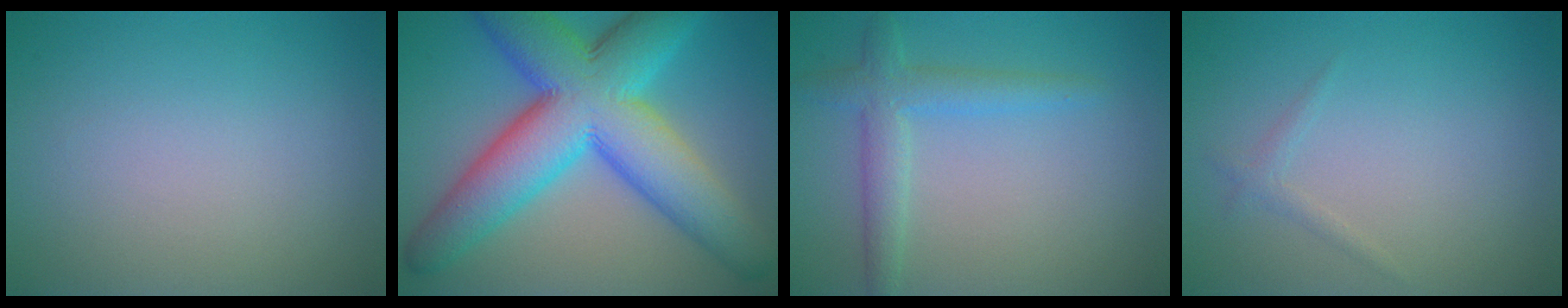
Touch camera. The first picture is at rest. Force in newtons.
{"total": 13.1, "press": 13.1, "slide": 0.1}
{"total": 3.1, "press": 3.1, "slide": 0.2}
{"total": 0.9, "press": 0.9, "slide": 0.1}